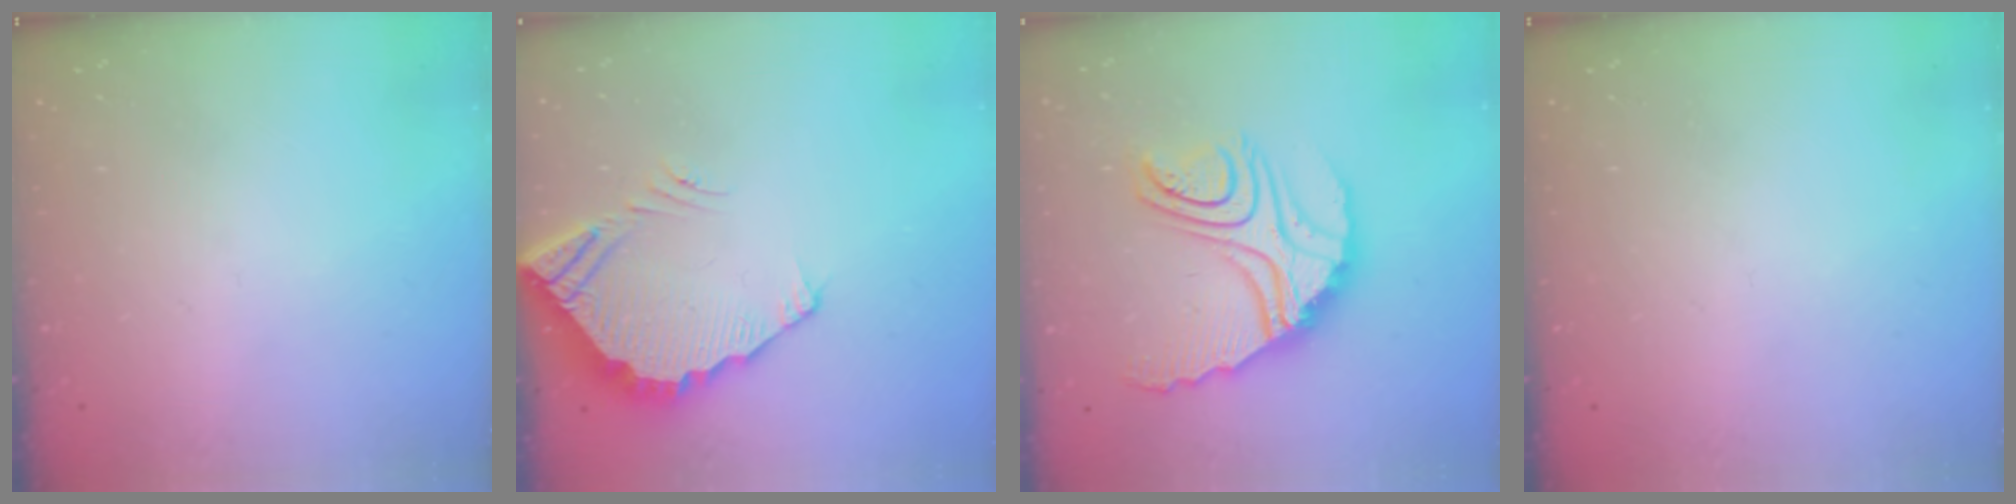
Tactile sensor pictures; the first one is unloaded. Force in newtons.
{"total": 5.0, "press": 5.0, "slide": 0.2}
{"total": 16.4, "press": 16.3, "slide": 1.3}
{"total": 0.0}